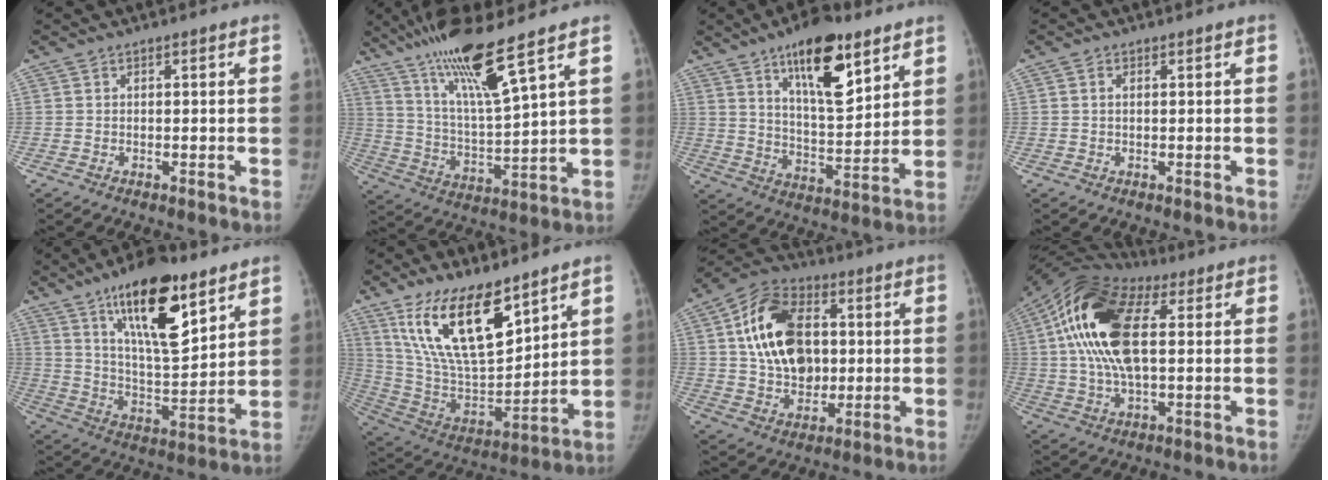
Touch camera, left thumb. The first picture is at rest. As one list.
[{"total": 15.5, "force": [10.8, 0.6, 11.2], "torque": [-0.199, -0.055, 0.206]}, {"total": 16.1, "force": [9.3, 5.8, 11.7], "torque": [-0.151, -0.055, 0.153]}, {"total": 0.9, "force": [0.1, 0.6, 0.7], "torque": [-0.010, 0.004, 0.000]}, {"total": 19.2, "force": [11.1, 6.5, 14.2], "torque": [-0.198, -0.064, 0.193]}, {"total": 20.2, "force": [12.5, 7.7, 13.8], "torque": [-0.217, -0.072, 0.247]}, {"total": 17.8, "force": [3.0, 12.3, 12.6], "torque": [-0.183, 0.006, 0.049]}, {"total": 19.0, "force": [4.2, 9.4, 16.0], "torque": [-0.321, 0.024, 0.065]}]